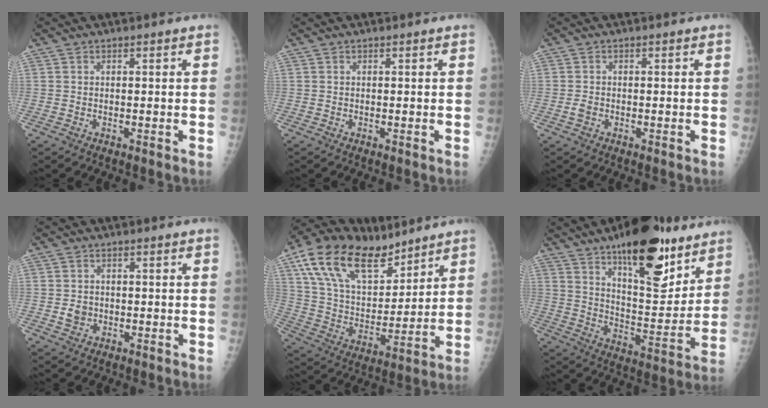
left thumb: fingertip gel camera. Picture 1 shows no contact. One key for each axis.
{"total": 0.0}
{"total": 1.5, "fx": -0.5, "fy": 1.1, "fz": 0.9, "tx": -0.016, "ty": 0.001, "tz": -0.010}
{"total": 2.5, "fx": -0.3, "fy": 2.2, "fz": 1.1, "tx": -0.007, "ty": 0.003, "tz": -0.002}
{"total": 21.4, "fx": 14.0, "fy": 10.7, "fz": 12.2, "tx": -0.187, "ty": -0.037, "tz": 0.260}
{"total": 22.0, "fx": 14.1, "fy": 8.4, "fz": 14.7, "tx": -0.165, "ty": -0.077, "tz": 0.218}